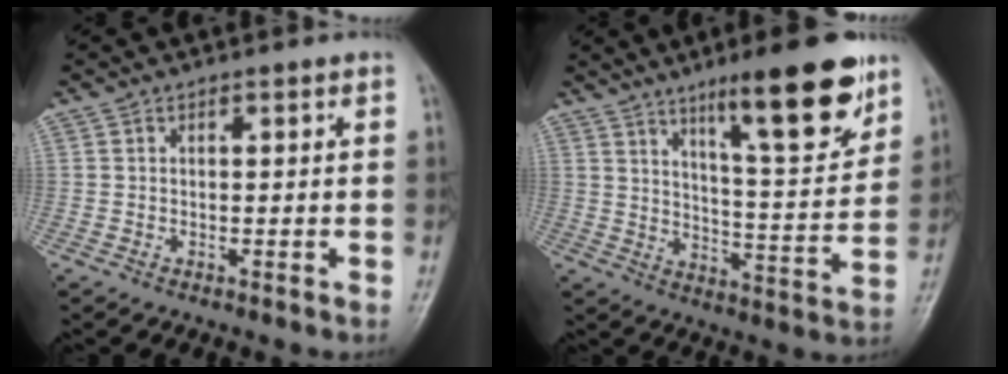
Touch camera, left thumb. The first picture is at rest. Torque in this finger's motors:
{"motor_torque": [0.71, 0.45, 1.57, -1.20, 0.22]}